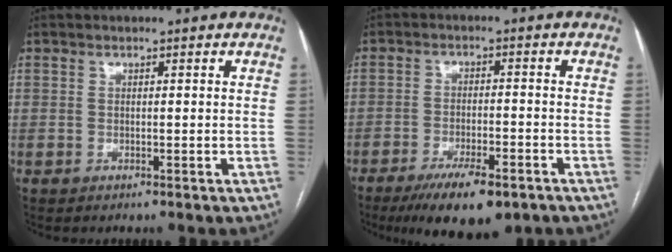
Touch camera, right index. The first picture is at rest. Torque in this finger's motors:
{"motor_torque": [0.08, -0.04, 0.08, -0.01]}